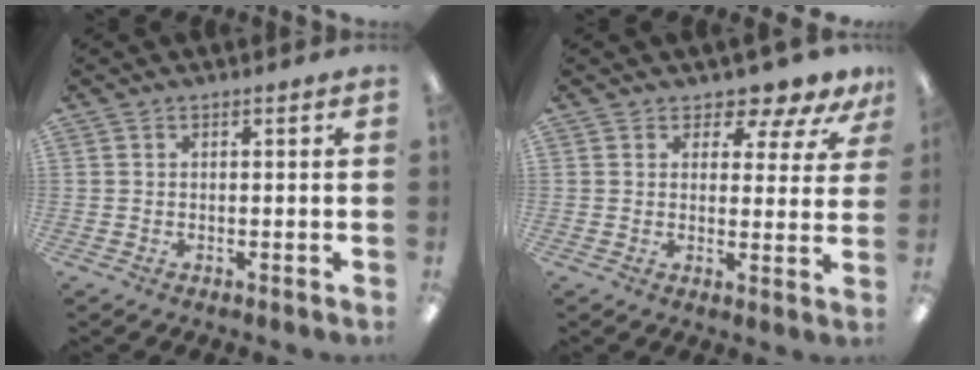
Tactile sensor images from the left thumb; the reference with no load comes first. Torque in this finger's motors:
{"motor_torque": [0.03, 0.08, -0.04, 0.08, 0.00]}